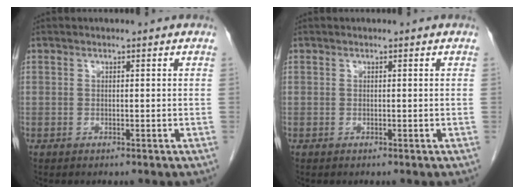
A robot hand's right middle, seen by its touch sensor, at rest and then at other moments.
{"total": 0.0}